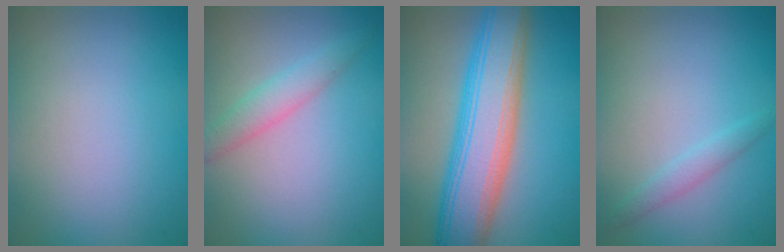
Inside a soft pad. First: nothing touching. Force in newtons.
{"total": 2.3, "press": 2.3, "slide": 0.1}
{"total": 9.6, "press": 9.5, "slide": 0.4}
{"total": 1.3, "press": 1.3, "slide": 0.1}